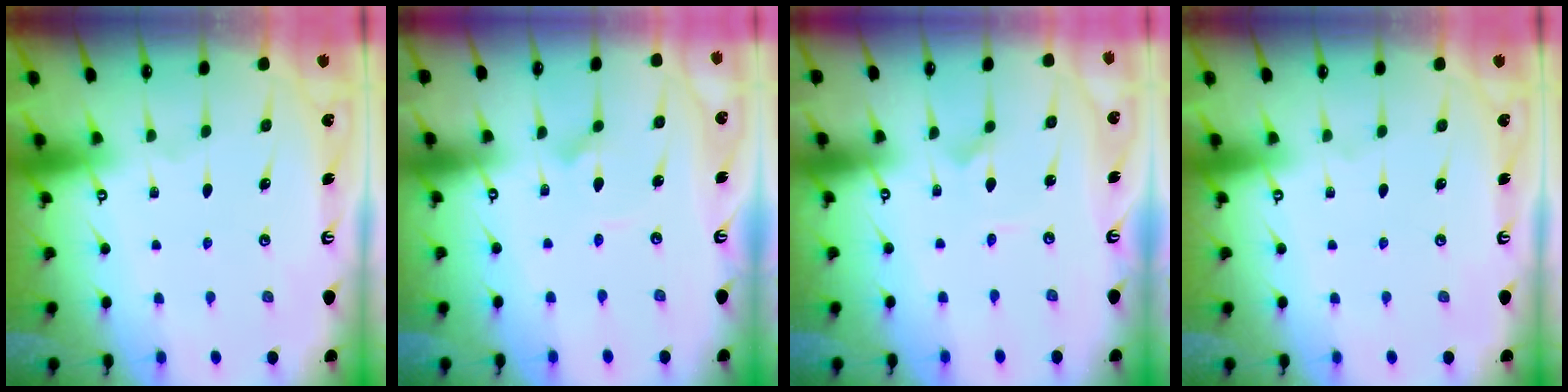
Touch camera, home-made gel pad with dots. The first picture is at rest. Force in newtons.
{"total": 2.4, "press": 2.4, "slide": 0.2}
{"total": 0.0}
{"total": 0.0}